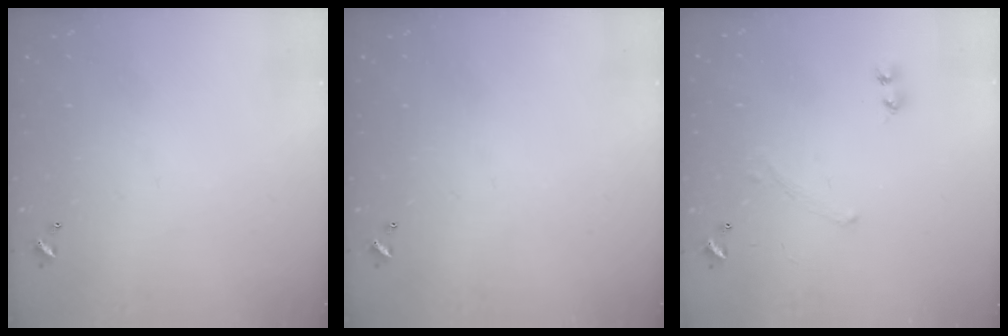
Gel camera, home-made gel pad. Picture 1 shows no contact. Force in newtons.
{"total": 0.0}
{"total": 0.7, "press": 0.6, "slide": 0.2}